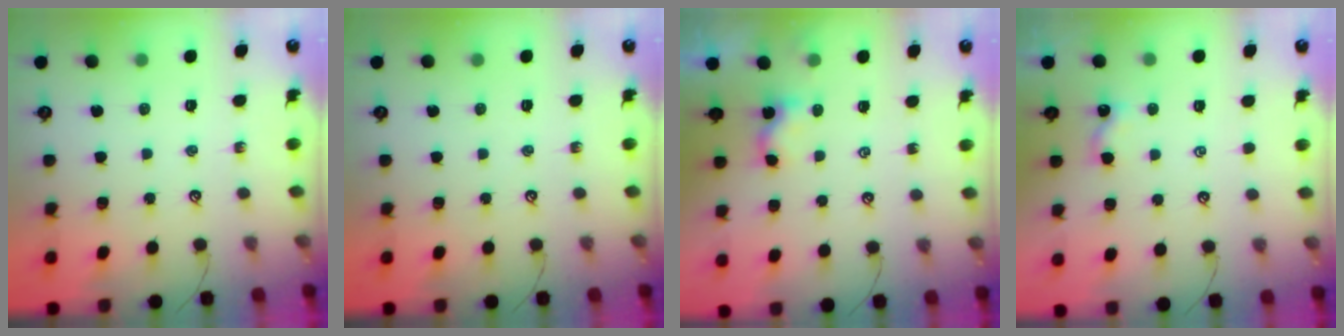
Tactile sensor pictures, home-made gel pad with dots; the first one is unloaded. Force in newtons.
{"total": 0.0}
{"total": 2.2, "press": 2.1, "slide": 0.5}
{"total": 0.0}